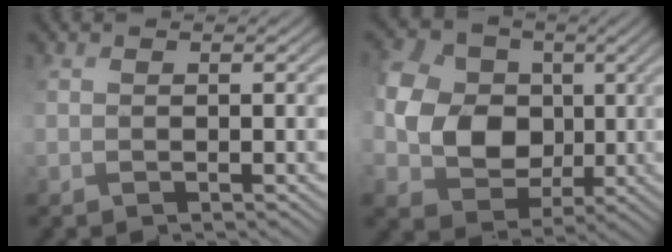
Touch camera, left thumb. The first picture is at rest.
{"total": 13.2, "force": [0.8, 11.1, 7.0], "torque": [-0.198, 0.001, 0.014]}